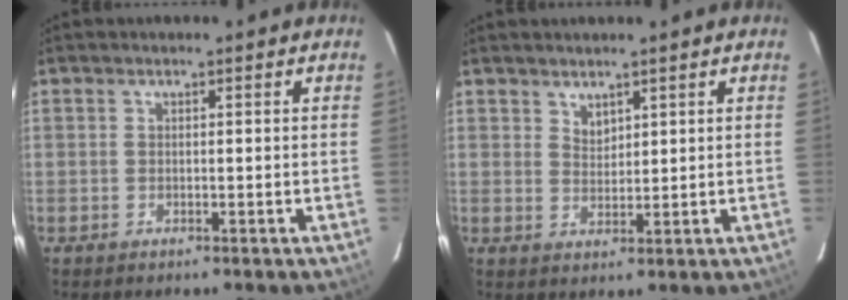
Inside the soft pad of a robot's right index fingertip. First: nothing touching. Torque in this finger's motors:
{"motor_torque": [0.06, 0.13, 0.09, 0.00]}